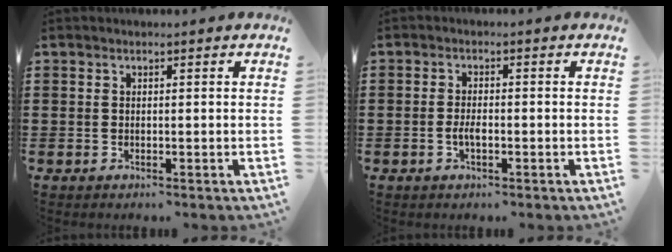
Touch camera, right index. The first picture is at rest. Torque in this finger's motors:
{"motor_torque": [1.02, 1.12, 0.25, 0.07]}